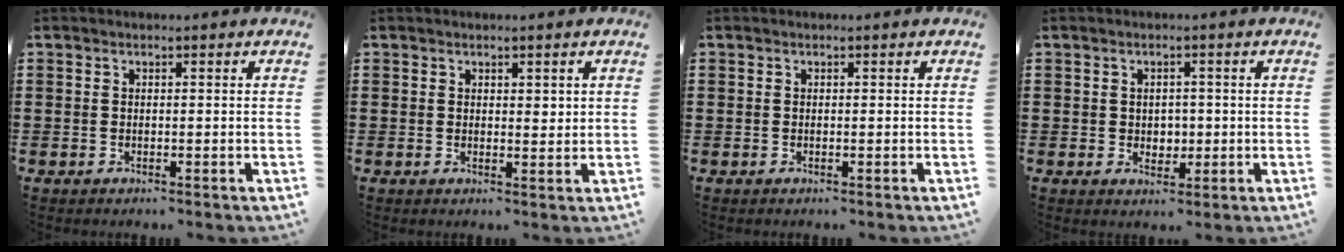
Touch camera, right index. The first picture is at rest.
{"total": 1.3, "force": [0.8, 0.7, 0.7], "torque": [-0.006, 0.002, 0.011]}
{"total": 0.0}
{"total": 1.9, "force": [0.0, 1.7, 0.8], "torque": [-0.014, 0.006, -0.005]}